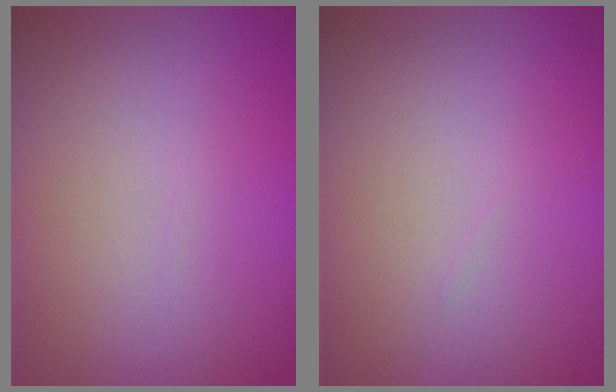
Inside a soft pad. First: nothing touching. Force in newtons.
{"total": 0.0}